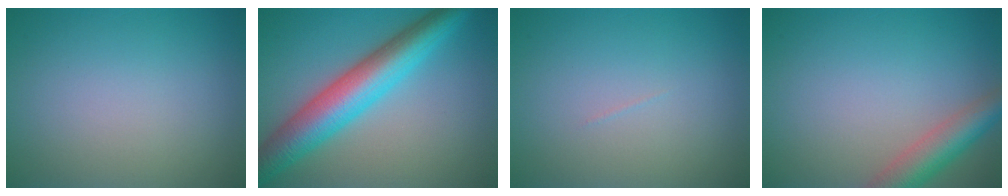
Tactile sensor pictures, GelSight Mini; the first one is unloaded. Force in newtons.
{"total": 8.2, "press": 8.2, "slide": 0.2}
{"total": 0.0}
{"total": 4.4, "press": 4.4, "slide": 0.2}